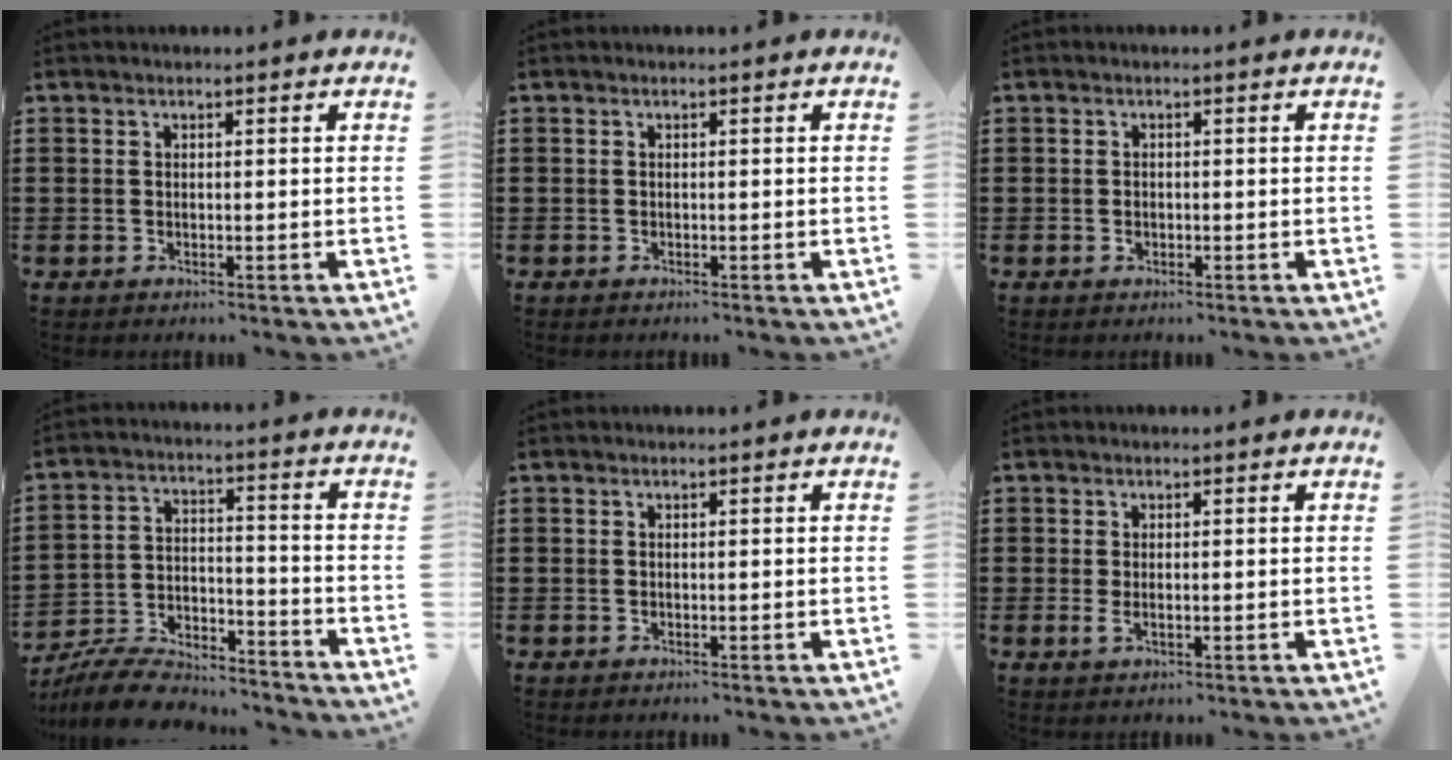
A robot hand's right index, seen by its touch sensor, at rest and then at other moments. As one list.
[{"total": 0.0}, {"total": 0.7, "force": [-0.3, 0.6, 0.4], "torque": [-0.009, 0.001, -0.006]}, {"total": 8.3, "force": [-7.8, 1.8, 2.3], "torque": [-0.043, 0.021, -0.151]}, {"total": 0.0}, {"total": 1.5, "force": [-0.1, 0.5, 1.3], "torque": [-0.033, -0.002, -0.004]}]